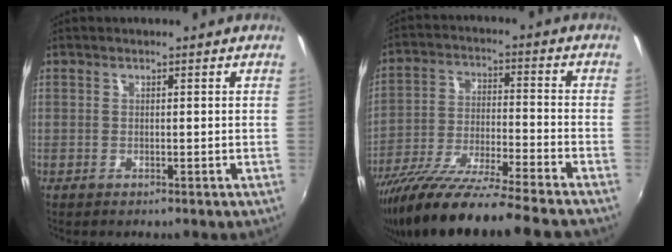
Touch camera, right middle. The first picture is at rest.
{"total": 19.4, "force": [-16.3, -0.4, 10.4], "torque": [-0.198, -0.054, -0.280]}